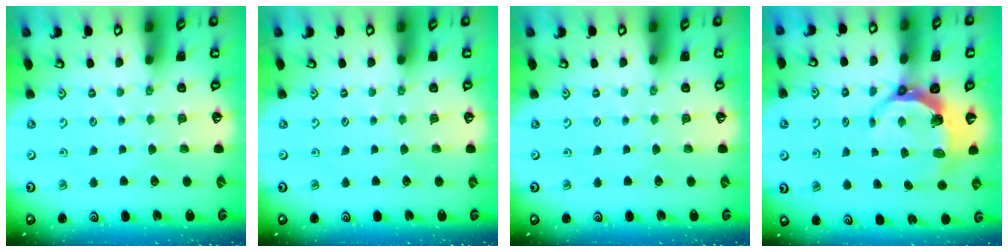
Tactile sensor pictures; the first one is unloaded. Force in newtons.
{"total": 0.0}
{"total": 0.0}
{"total": 8.0, "press": 6.6, "slide": 4.5}